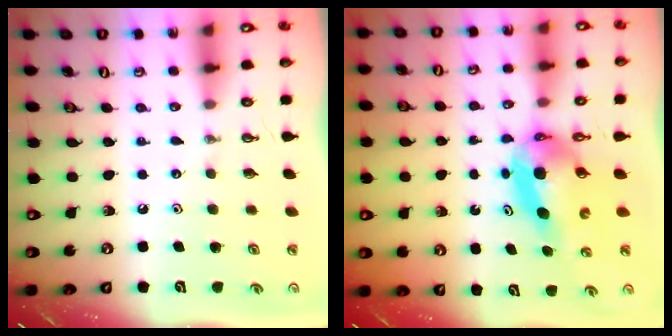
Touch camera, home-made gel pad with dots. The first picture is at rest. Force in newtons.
{"total": 6.0, "press": 5.9, "slide": 0.4}